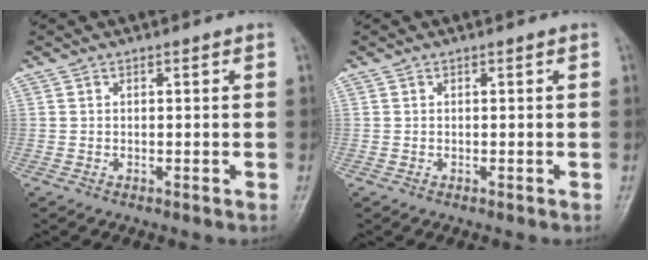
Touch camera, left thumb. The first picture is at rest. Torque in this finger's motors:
{"motor_torque": [0.00, 0.00, -0.05, 0.03, 0.00]}